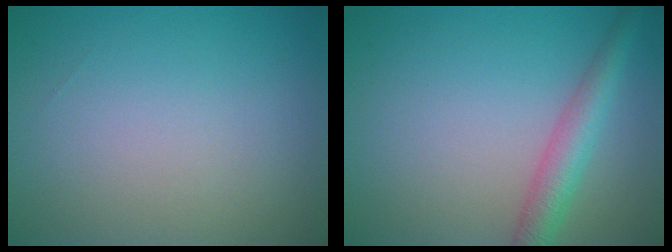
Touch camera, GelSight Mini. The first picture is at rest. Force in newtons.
{"total": 3.6, "press": 3.6, "slide": 0.1}